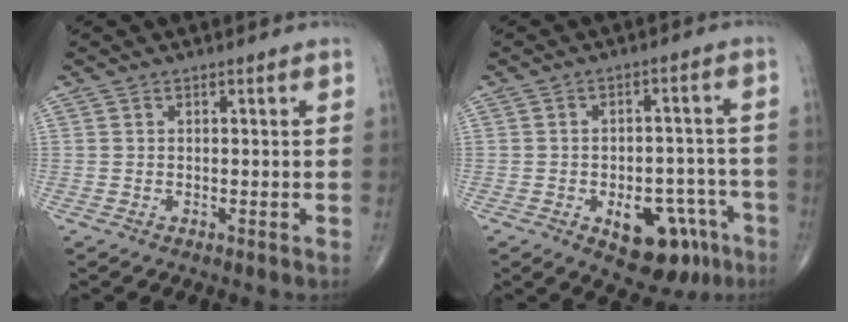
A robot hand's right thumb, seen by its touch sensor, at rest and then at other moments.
{"total": 12.7, "force": [-6.1, 7.2, 8.5], "torque": [-0.081, 0.041, -0.071]}